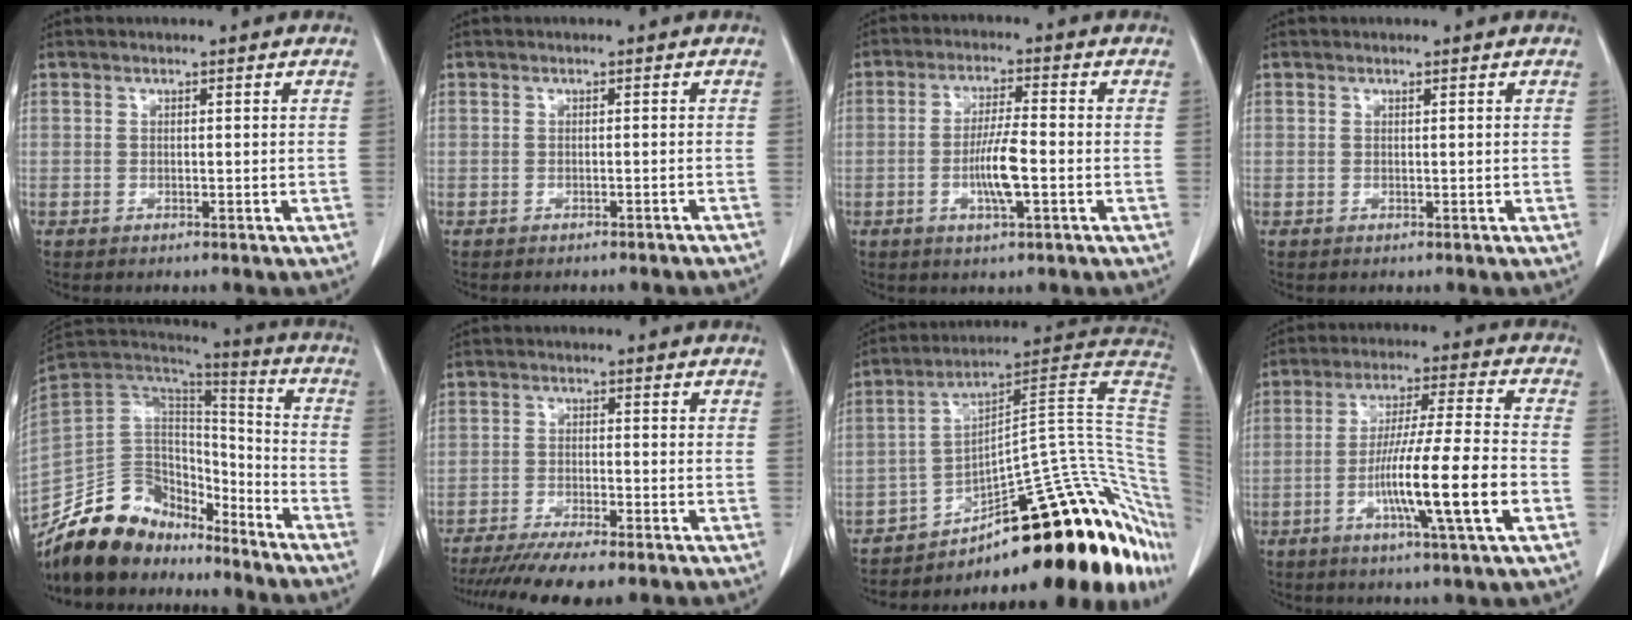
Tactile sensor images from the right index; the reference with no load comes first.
{"total": 3.9, "force": [-3.6, 0.3, 1.3], "torque": [-0.019, -0.007, -0.040]}
{"total": 6.4, "force": [-1.6, 0.7, 6.1], "torque": [-0.119, -0.001, -0.028]}
{"total": 0.0}
{"total": 18.3, "force": [-15.6, 7.9, 5.7], "torque": [-0.096, 0.056, -0.267]}
{"total": 9.8, "force": [-7.8, 1.2, 5.9], "torque": [-0.090, -0.017, -0.124]}
{"total": 32.2, "force": [-13.5, 7.8, 28.2], "torque": [-0.276, 0.049, -0.177]}
{"total": 13.8, "force": [-4.2, -0.4, 13.1], "torque": [-0.232, -0.007, -0.075]}